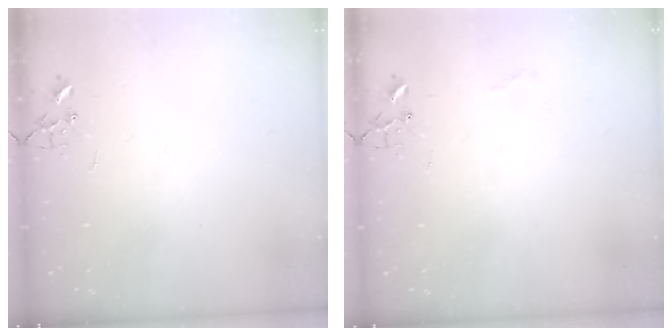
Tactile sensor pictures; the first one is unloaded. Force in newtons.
{"total": 6.0, "press": 5.9, "slide": 0.7}